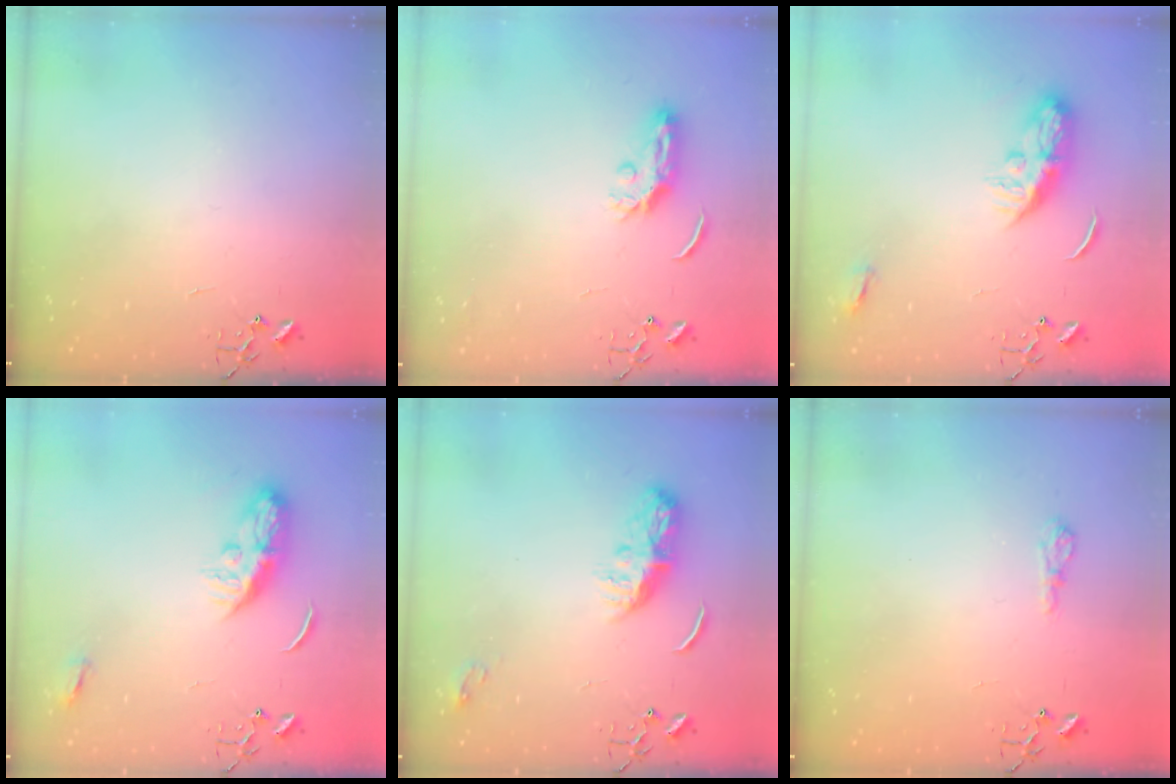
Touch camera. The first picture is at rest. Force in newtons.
{"total": 5.6, "press": 5.6, "slide": 0.5}
{"total": 9.3, "press": 9.3, "slide": 0.1}
{"total": 9.3, "press": 9.3, "slide": 0.1}
{"total": 8.9, "press": 8.9, "slide": 0.1}
{"total": 6.5, "press": 6.5, "slide": 0.7}